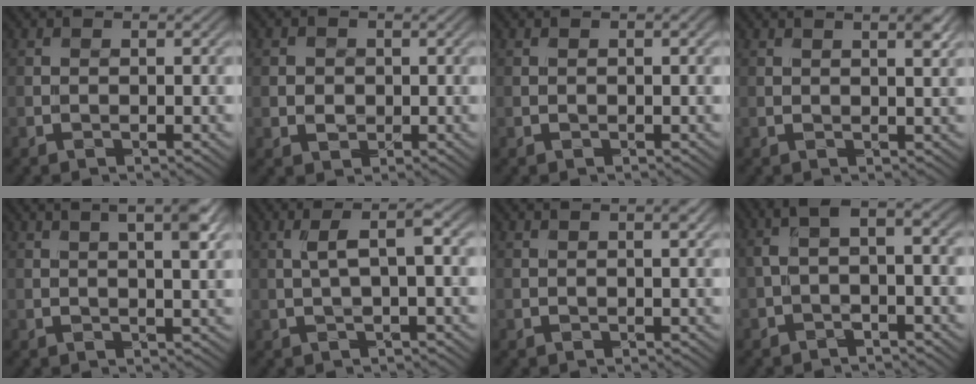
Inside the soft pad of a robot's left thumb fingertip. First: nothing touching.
{"total": 1.7, "force": [0.6, 1.5, -0.4], "torque": [0.005, -0.005, 0.008]}
{"total": 1.4, "force": [0.3, 0.4, 1.2], "torque": [-0.023, 0.001, 0.005]}
{"total": 2.3, "force": [1.6, 0.1, 1.7], "torque": [-0.029, 0.002, 0.028]}
{"total": 4.1, "force": [2.2, 0.5, 3.4], "torque": [-0.057, 0.003, 0.037]}
{"total": 3.3, "force": [0.8, 0.2, 3.2], "torque": [-0.067, 0.013, 0.011]}
{"total": 1.3, "force": [0.6, 0.1, 1.1], "torque": [-0.022, 0.006, 0.009]}
{"total": 4.1, "force": [-0.4, 1.0, 3.9], "torque": [-0.082, 0.011, -0.017]}